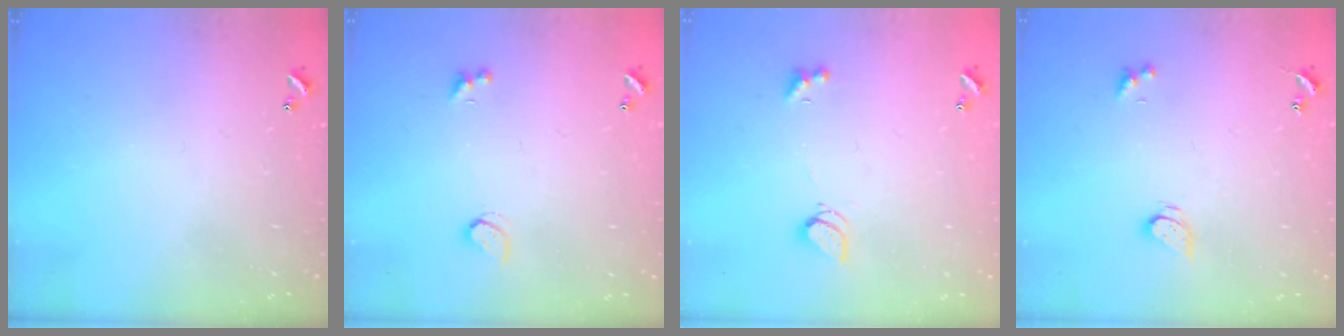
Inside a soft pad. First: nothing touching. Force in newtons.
{"total": 1.3, "press": 1.2, "slide": 0.4}
{"total": 2.5, "press": 2.5, "slide": 0.6}
{"total": 2.6, "press": 2.6, "slide": 0.2}